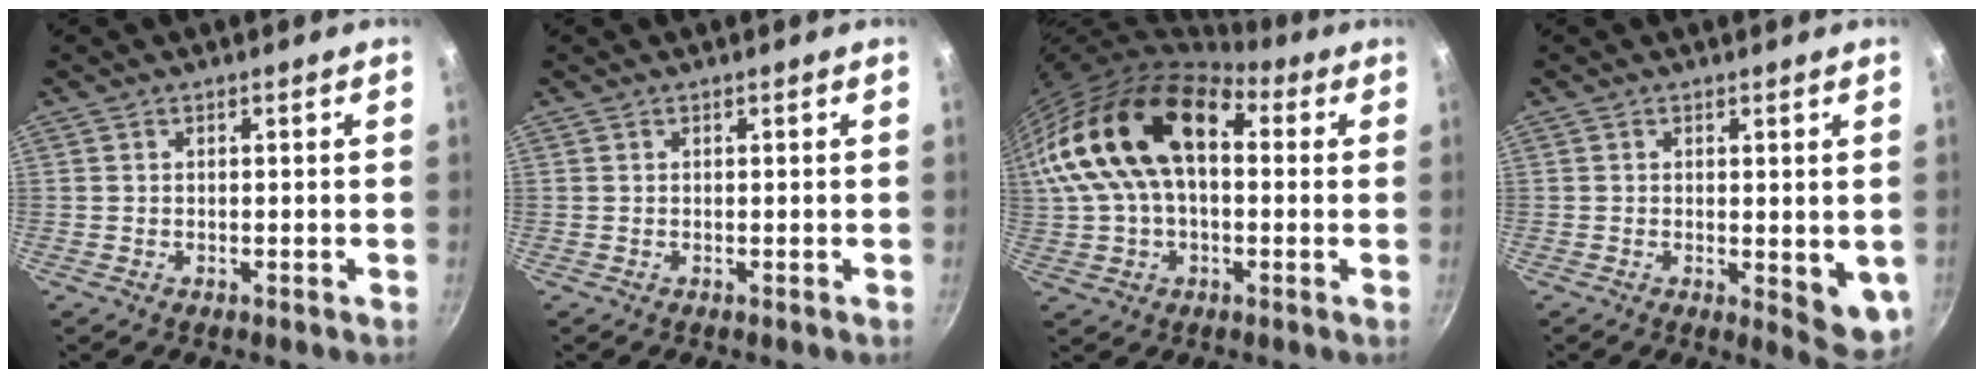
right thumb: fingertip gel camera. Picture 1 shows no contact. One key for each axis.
{"total": 0.0}
{"total": 23.5, "fx": 4.0, "fy": 14.4, "fz": 18.2, "tx": -0.347, "ty": 0.044, "tz": 0.058}
{"total": 6.9, "fx": -0.3, "fy": 3.0, "fz": 6.2, "tx": -0.070, "ty": -0.012, "tz": 0.001}